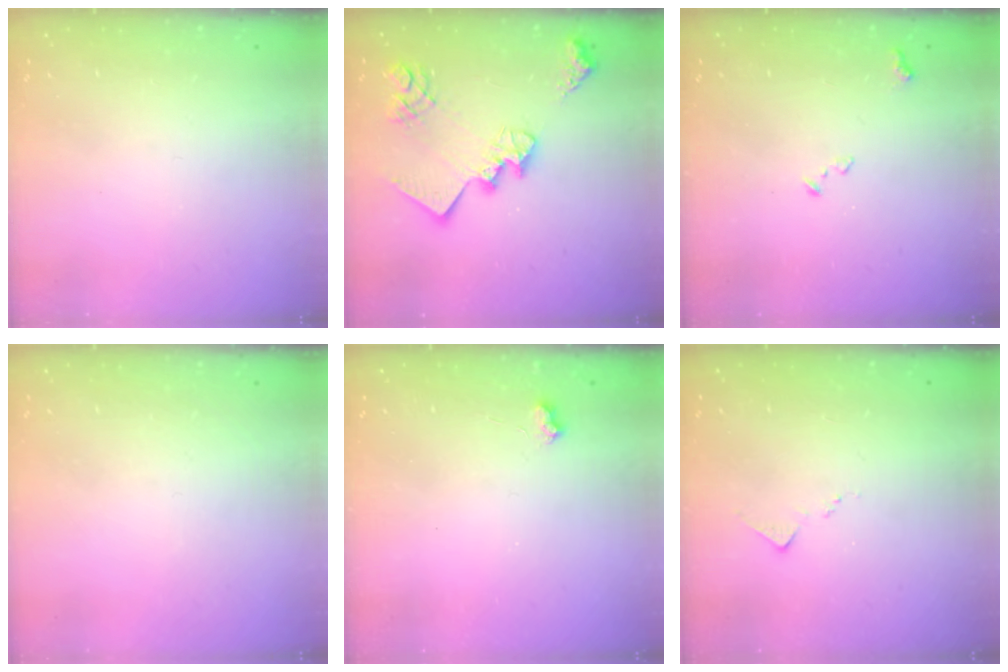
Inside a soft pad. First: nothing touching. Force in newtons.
{"total": 20.5, "press": 20.5, "slide": 1.1}
{"total": 7.4, "press": 7.3, "slide": 1.0}
{"total": 0.0}
{"total": 2.4, "press": 2.4, "slide": 0.5}
{"total": 7.5, "press": 7.5, "slide": 0.3}